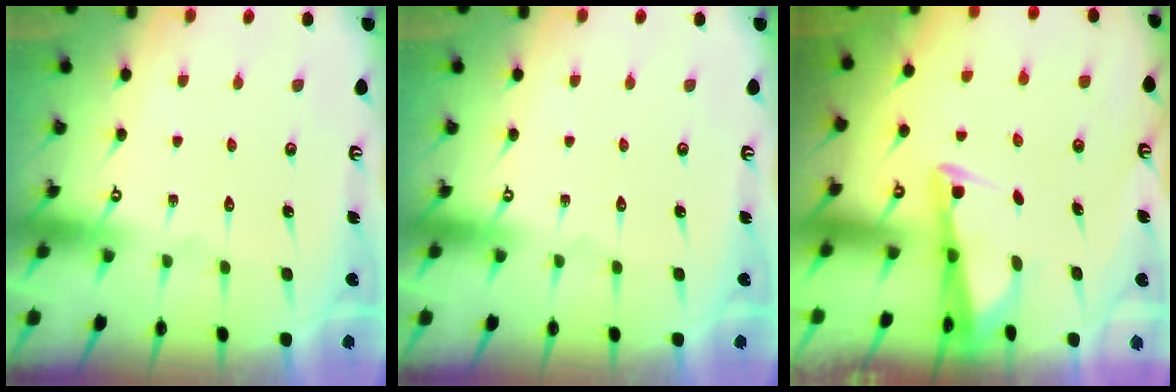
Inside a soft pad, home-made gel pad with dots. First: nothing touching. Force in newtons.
{"total": 0.0}
{"total": 2.9, "press": 2.8, "slide": 0.3}